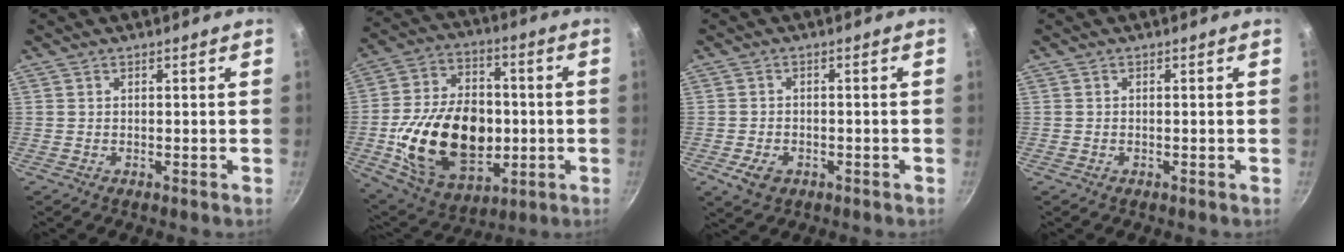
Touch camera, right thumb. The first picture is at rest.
{"total": 24.5, "force": [-2.9, 16.9, 17.5], "torque": [-0.278, 0.021, -0.037]}
{"total": 4.5, "force": [-1.9, 3.1, 2.7], "torque": [-0.048, 0.009, -0.027]}
{"total": 0.0}